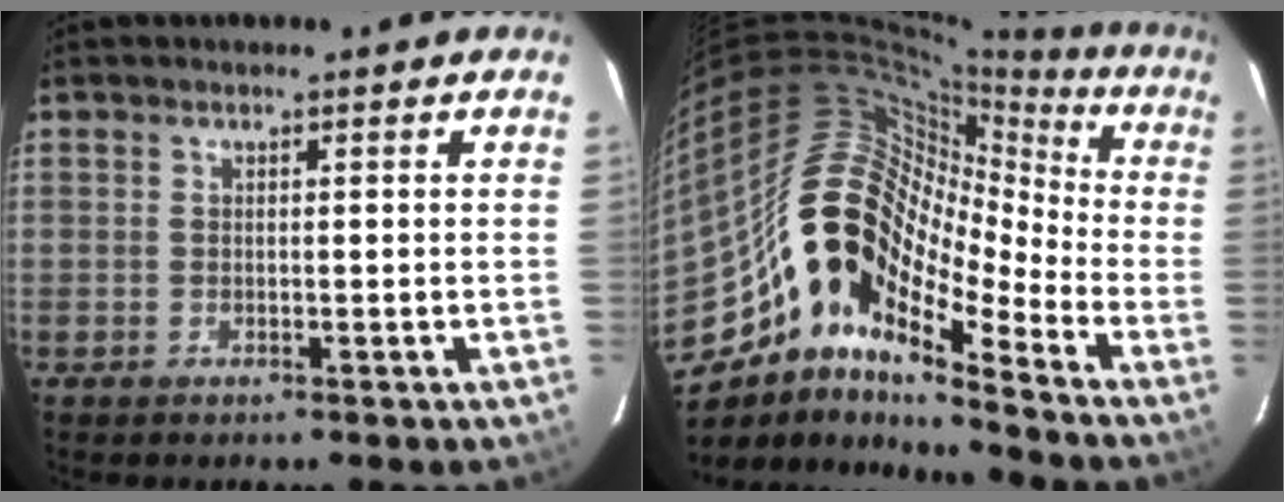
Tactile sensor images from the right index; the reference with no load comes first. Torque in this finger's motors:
{"motor_torque": [0.61, -0.44, 0.46, 0.02]}